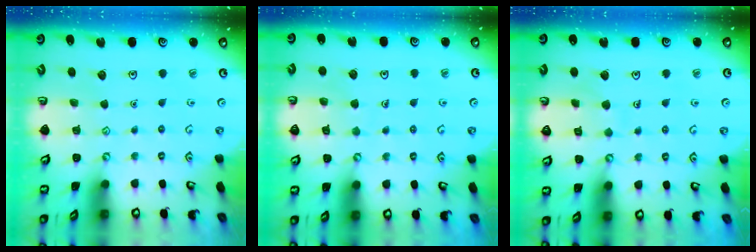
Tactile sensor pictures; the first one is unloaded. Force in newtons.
{"total": 5.4, "press": 5.4, "slide": 0.4}
{"total": 5.2, "press": 5.2, "slide": 0.3}